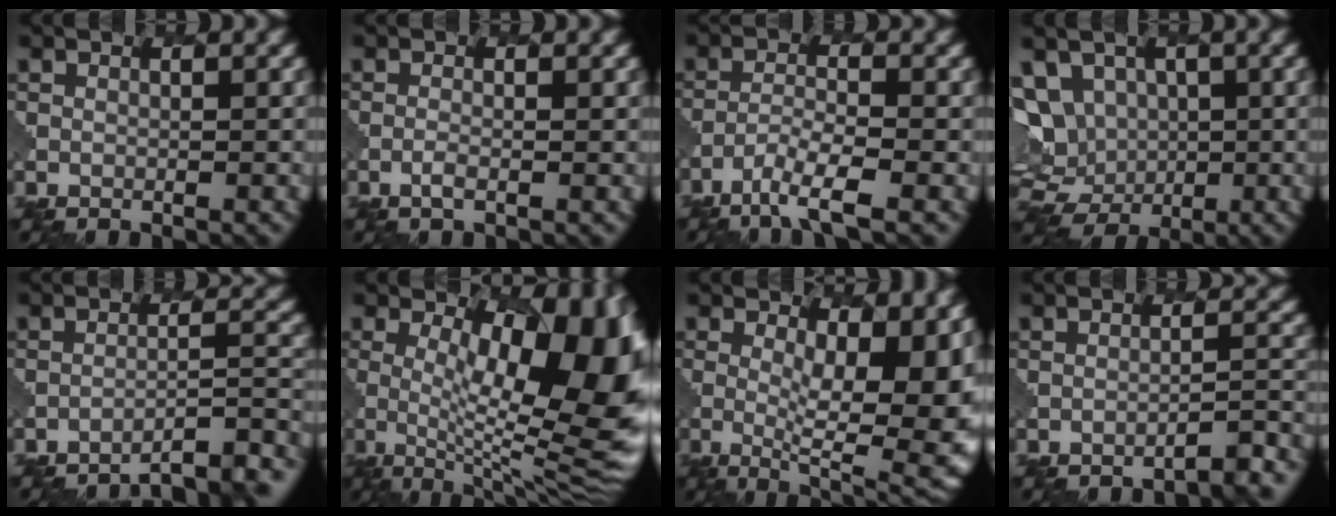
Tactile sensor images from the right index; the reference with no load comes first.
{"total": 0.7, "force": [-0.2, 0.2, 0.6], "torque": [-0.014, 0.002, -0.009]}
{"total": 4.1, "force": [-2.9, 0.7, 2.9], "torque": [-0.058, -0.004, -0.061]}
{"total": 11.0, "force": [2.0, 9.3, 5.6], "torque": [-0.113, 0.032, 0.011]}
{"total": 7.0, "force": [-6.3, 1.2, 2.9], "torque": [-0.022, 0.018, -0.084]}
{"total": 14.9, "force": [2.2, 5.9, 13.5], "torque": [-0.166, -0.002, 0.034]}
{"total": 12.2, "force": [1.1, 4.8, 11.2], "torque": [-0.118, -0.003, 0.017]}
{"total": 3.7, "force": [-3.2, 0.7, 1.8], "torque": [-0.007, 0.014, -0.046]}